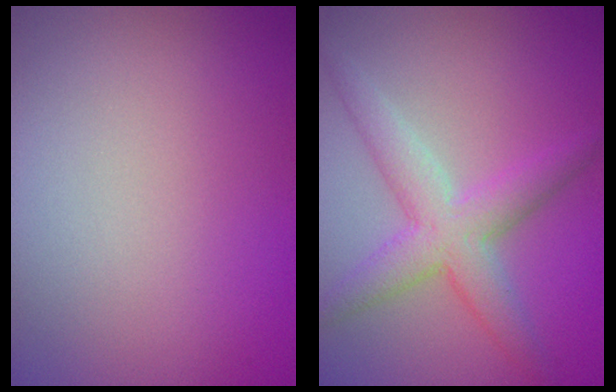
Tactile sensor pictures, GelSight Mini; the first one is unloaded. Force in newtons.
{"total": 4.5, "press": 4.5, "slide": 0.2}